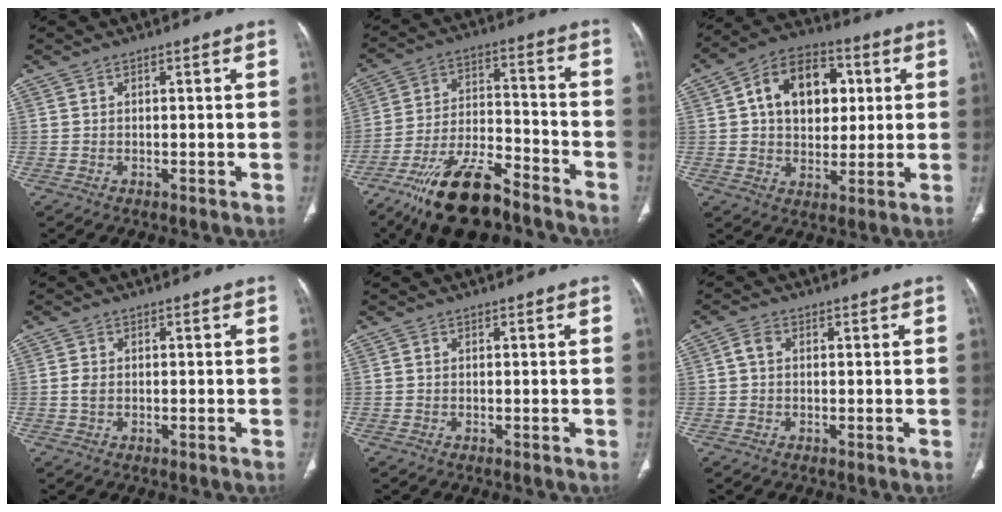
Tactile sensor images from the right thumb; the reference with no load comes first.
{"total": 16.5, "force": [-12.1, 5.7, 9.8], "torque": [-0.170, 0.069, -0.211]}
{"total": 15.2, "force": [3.3, 10.6, 10.4], "torque": [-0.123, 0.008, 0.048]}
{"total": 1.5, "force": [-0.2, 1.0, 1.1], "torque": [-0.029, 0.000, -0.006]}
{"total": 0.0}
{"total": 1.9, "force": [0.2, 1.4, 1.3], "torque": [-0.024, 0.007, 0.000]}